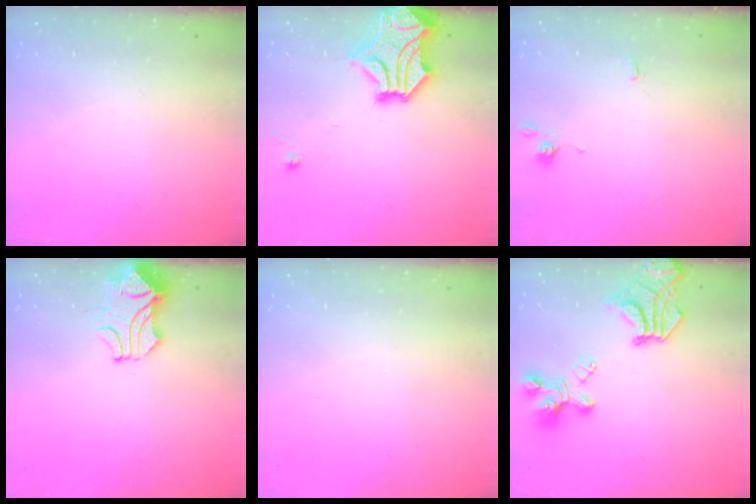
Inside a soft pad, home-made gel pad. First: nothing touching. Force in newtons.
{"total": 9.7, "press": 9.5, "slide": 2.4}
{"total": 0.7, "press": 0.5, "slide": 0.4}
{"total": 2.5, "press": 2.3, "slide": 0.9}
{"total": 0.0}
{"total": 12.9, "press": 12.7, "slide": 2.6}